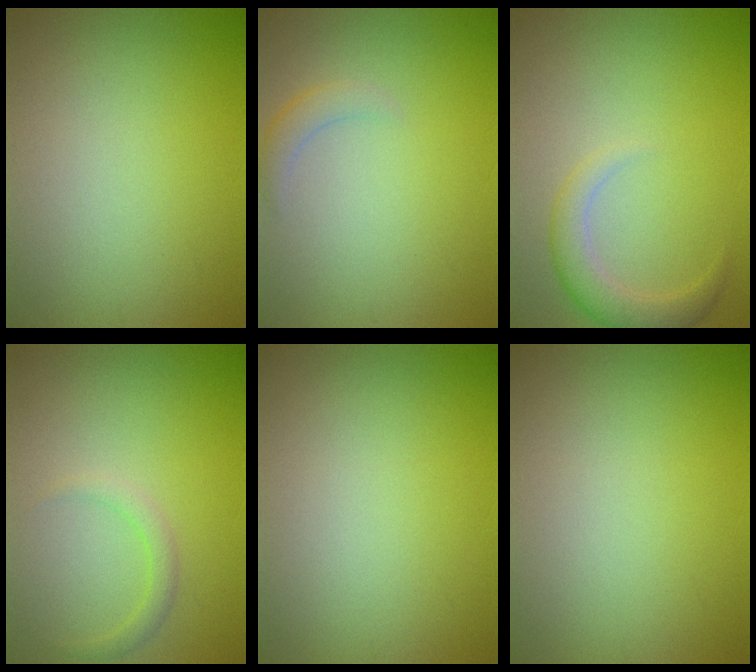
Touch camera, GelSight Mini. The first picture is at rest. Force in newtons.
{"total": 1.5, "press": 1.5, "slide": 0.1}
{"total": 2.7, "press": 2.7, "slide": 0.1}
{"total": 1.3, "press": 1.3, "slide": 0.1}
{"total": 0.0}
{"total": 0.0}